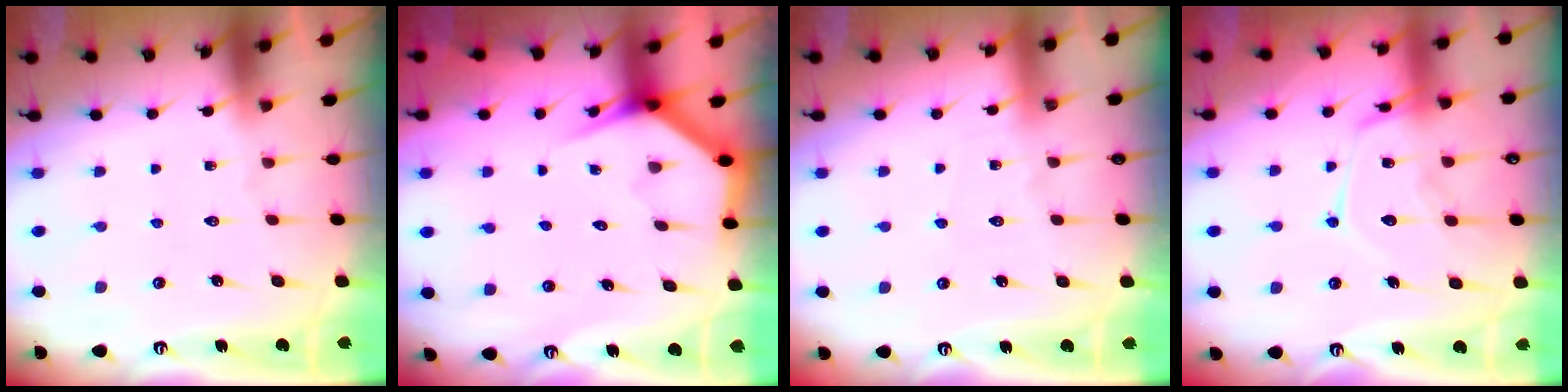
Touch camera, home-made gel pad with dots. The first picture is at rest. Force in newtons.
{"total": 3.4, "press": 3.4, "slide": 0.3}
{"total": 3.4, "press": 3.4, "slide": 0.4}
{"total": 15.5, "press": 15.5, "slide": 1.2}